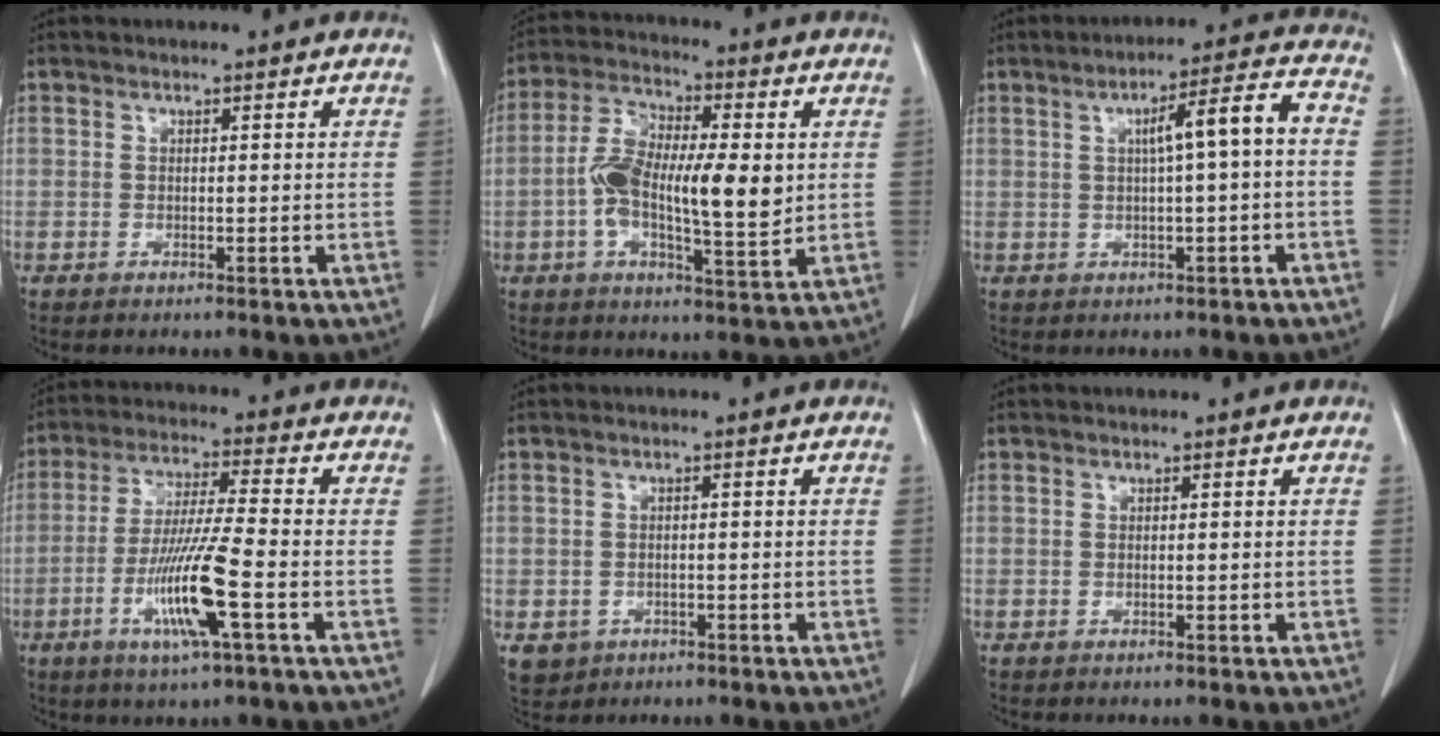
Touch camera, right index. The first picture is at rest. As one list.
[{"total": 14.5, "force": [0.1, 4.7, 13.7], "torque": [-0.253, 0.011, 0.000]}, {"total": 8.1, "force": [0.5, 1.1, 8.0], "torque": [-0.123, 0.028, 0.009]}, {"total": 12.2, "force": [-4.2, 0.2, 11.5], "torque": [-0.228, -0.018, -0.080]}, {"total": 6.9, "force": [-2.9, 5.9, 2.1], "torque": [-0.058, 0.002, -0.034]}, {"total": 0.0}]